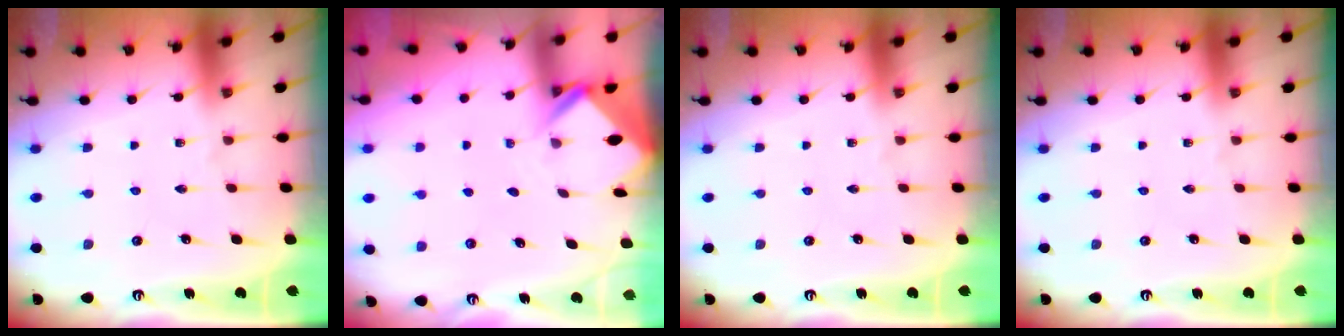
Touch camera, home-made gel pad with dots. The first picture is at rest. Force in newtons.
{"total": 2.6, "press": 2.6, "slide": 0.2}
{"total": 0.0}
{"total": 0.0}